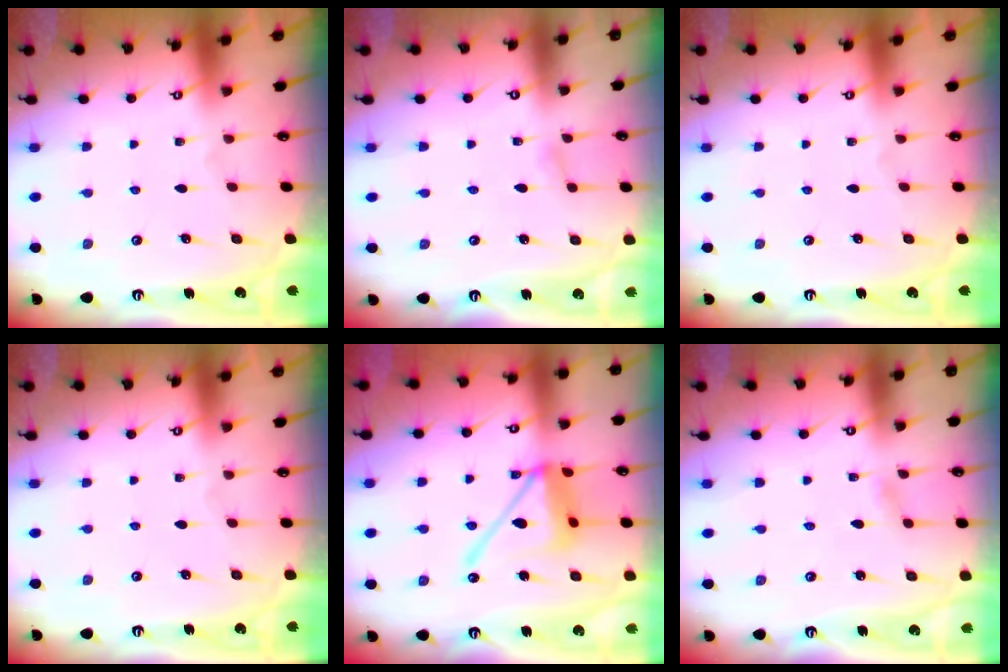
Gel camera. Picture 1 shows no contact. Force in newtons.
{"total": 2.3, "press": 2.3, "slide": 0.3}
{"total": 0.0}
{"total": 0.0}
{"total": 14.5, "press": 14.4, "slide": 1.6}
{"total": 1.8, "press": 1.8, "slide": 0.2}